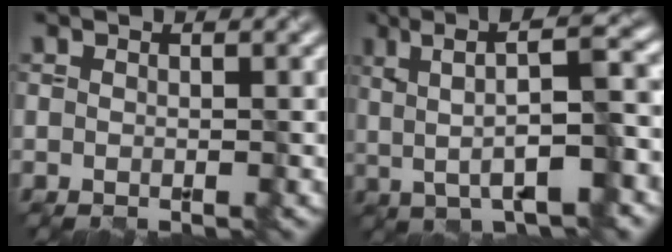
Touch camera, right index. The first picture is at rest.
{"total": 8.1, "force": [0.6, 2.1, 7.8], "torque": [-0.118, 0.012, 0.015]}